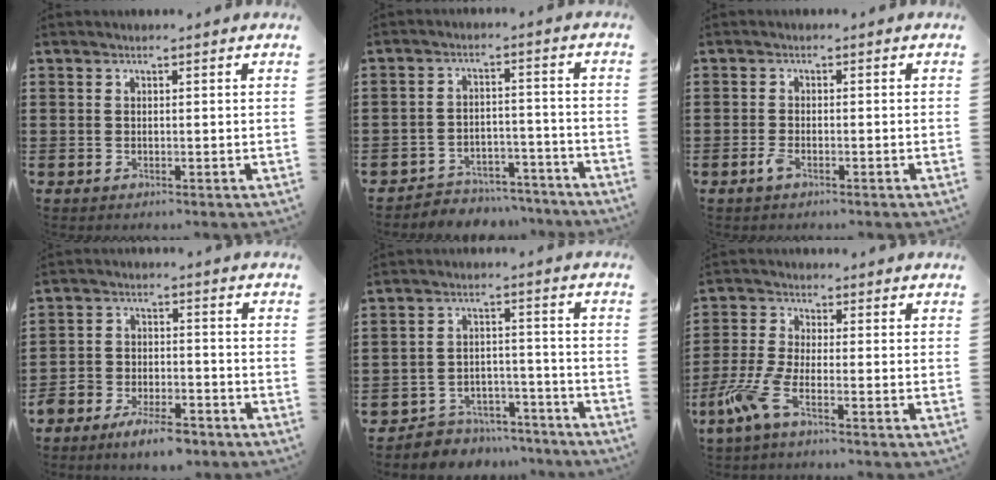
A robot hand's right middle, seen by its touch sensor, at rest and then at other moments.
{"total": 4.8, "force": [-4.7, 1.0, 0.0], "torque": [-0.003, 0.010, -0.098]}
{"total": 1.7, "force": [-0.9, 0.4, 1.3], "torque": [-0.040, -0.007, -0.021]}
{"total": 6.1, "force": [-5.4, 1.7, 2.3], "torque": [-0.048, 0.007, -0.104]}
{"total": 5.3, "force": [-5.2, 1.3, 0.0], "torque": [-0.001, 0.018, -0.107]}
{"total": 5.5, "force": [-3.0, 1.1, 4.5], "torque": [-0.118, -0.018, -0.062]}